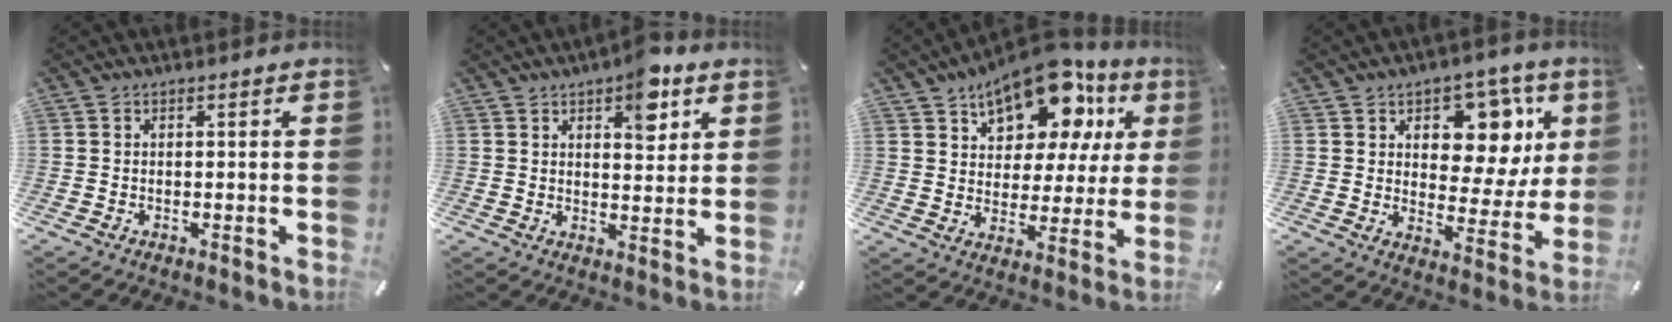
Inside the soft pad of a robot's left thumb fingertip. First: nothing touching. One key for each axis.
{"total": 8.6, "fx": 5.0, "fy": 4.3, "fz": 5.5, "tx": -0.055, "ty": -0.027, "tz": 0.080}
{"total": 17.3, "fx": 11.8, "fy": 9.1, "fz": 8.7, "tx": -0.140, "ty": -0.080, "tz": 0.204}
{"total": 13.5, "fx": 6.4, "fy": 9.2, "fz": 7.6, "tx": -0.088, "ty": -0.047, "tz": 0.112}